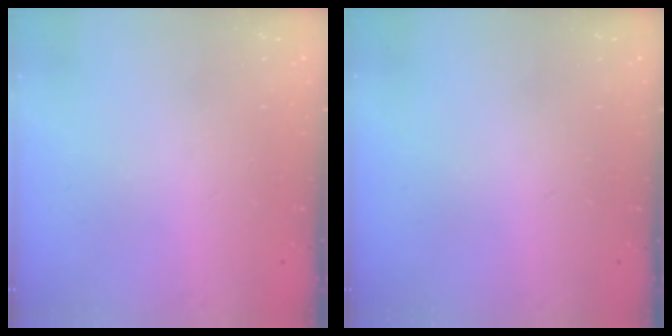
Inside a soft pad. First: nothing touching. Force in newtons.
{"total": 0.0}